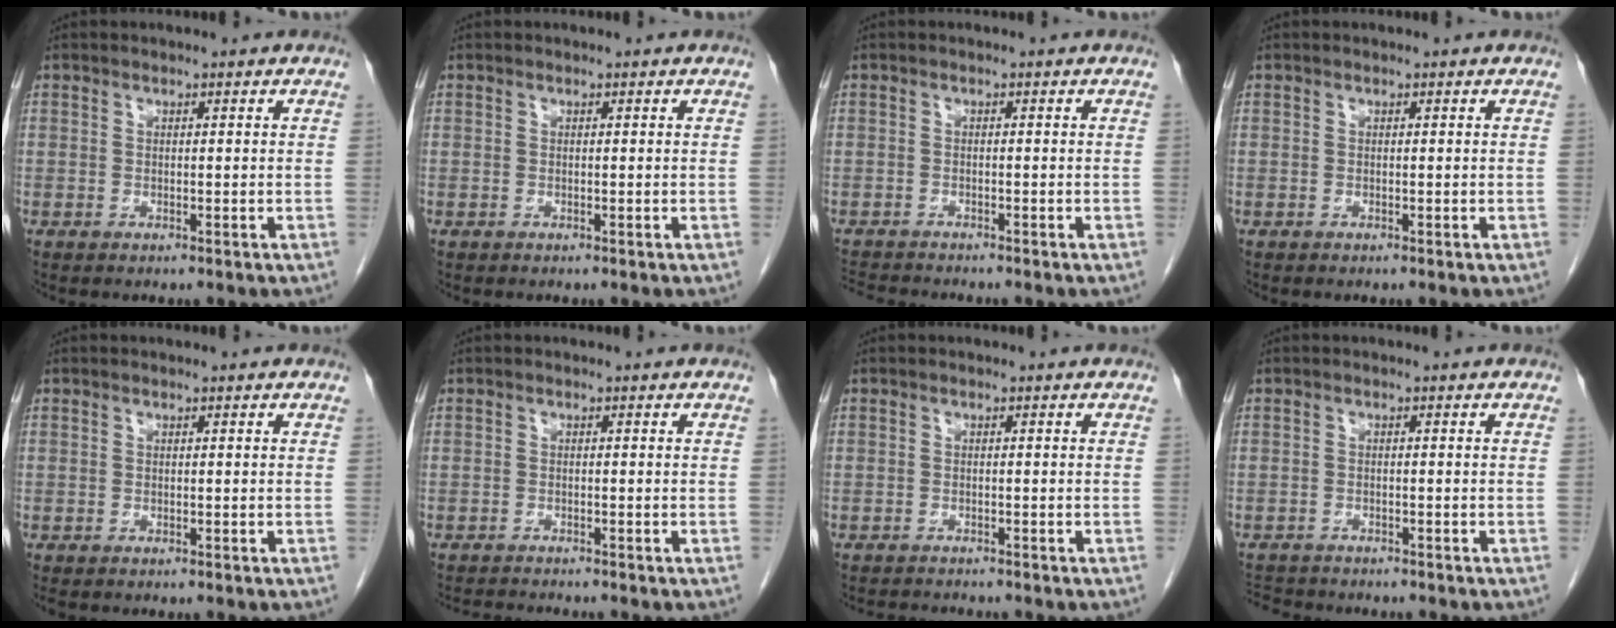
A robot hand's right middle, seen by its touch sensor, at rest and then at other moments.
{"total": 0.0}
{"total": 4.2, "force": [-4.1, 0.1, 1.0], "torque": [-0.016, -0.015, -0.070]}
{"total": 0.0}
{"total": 0.0}
{"total": 3.0, "force": [-3.0, -0.4, 0.5], "torque": [-0.008, -0.014, -0.049]}
{"total": 3.0, "force": [-2.9, 0.3, 0.6], "torque": [-0.007, -0.009, -0.043]}
{"total": 5.1, "force": [-4.7, 1.4, 1.1], "torque": [-0.019, -0.008, -0.074]}